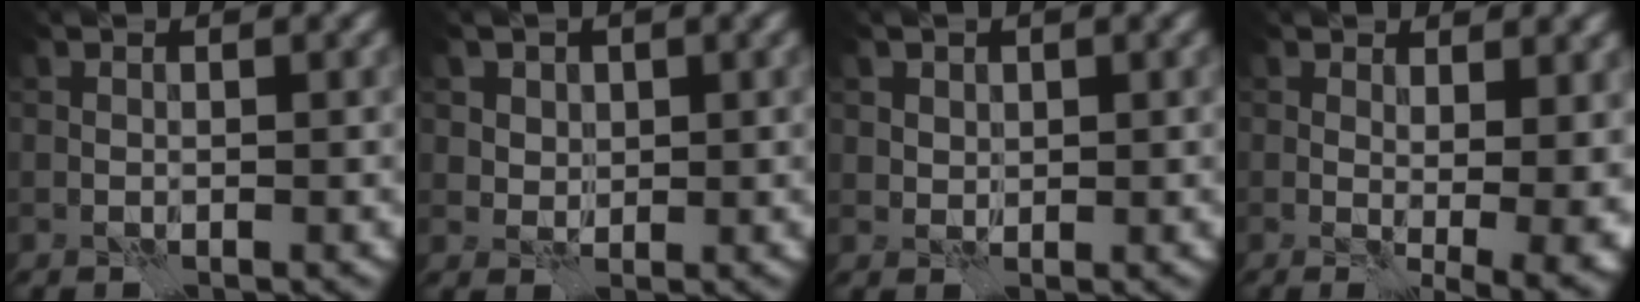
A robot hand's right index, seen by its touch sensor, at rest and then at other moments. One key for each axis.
{"total": 2.6, "fx": 1.4, "fy": 2.1, "fz": 0.8, "tx": -0.020, "ty": -0.009, "tz": 0.036}
{"total": 1.4, "fx": 0.8, "fy": 1.2, "fz": 0.4, "tx": -0.007, "ty": -0.002, "tz": 0.015}
{"total": 6.9, "fx": 1.1, "fy": 2.8, "fz": 6.2, "tx": -0.062, "ty": -0.012, "tz": 0.028}